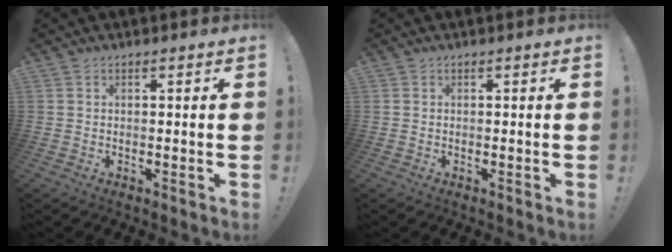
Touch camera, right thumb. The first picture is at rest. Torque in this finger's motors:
{"motor_torque": [-0.01, -0.01, 0.00, 0.00, 0.00]}